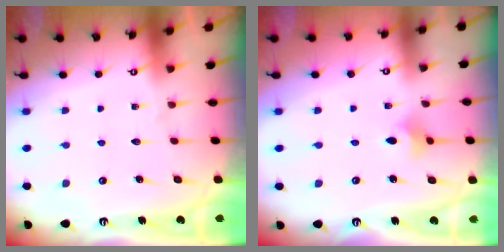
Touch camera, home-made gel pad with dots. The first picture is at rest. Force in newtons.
{"total": 4.3, "press": 4.2, "slide": 1.0}